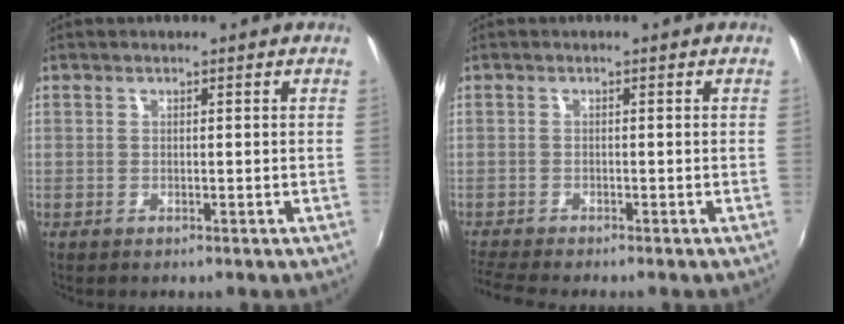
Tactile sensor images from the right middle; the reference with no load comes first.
{"total": 4.2, "force": [-3.8, -0.1, 1.7], "torque": [-0.048, -0.020, -0.071]}